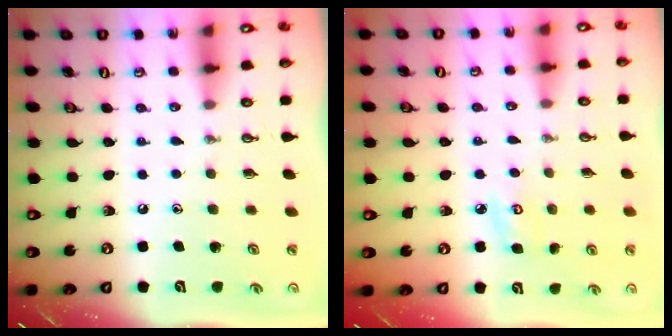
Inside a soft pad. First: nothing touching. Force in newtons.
{"total": 5.6, "press": 5.6, "slide": 0.5}